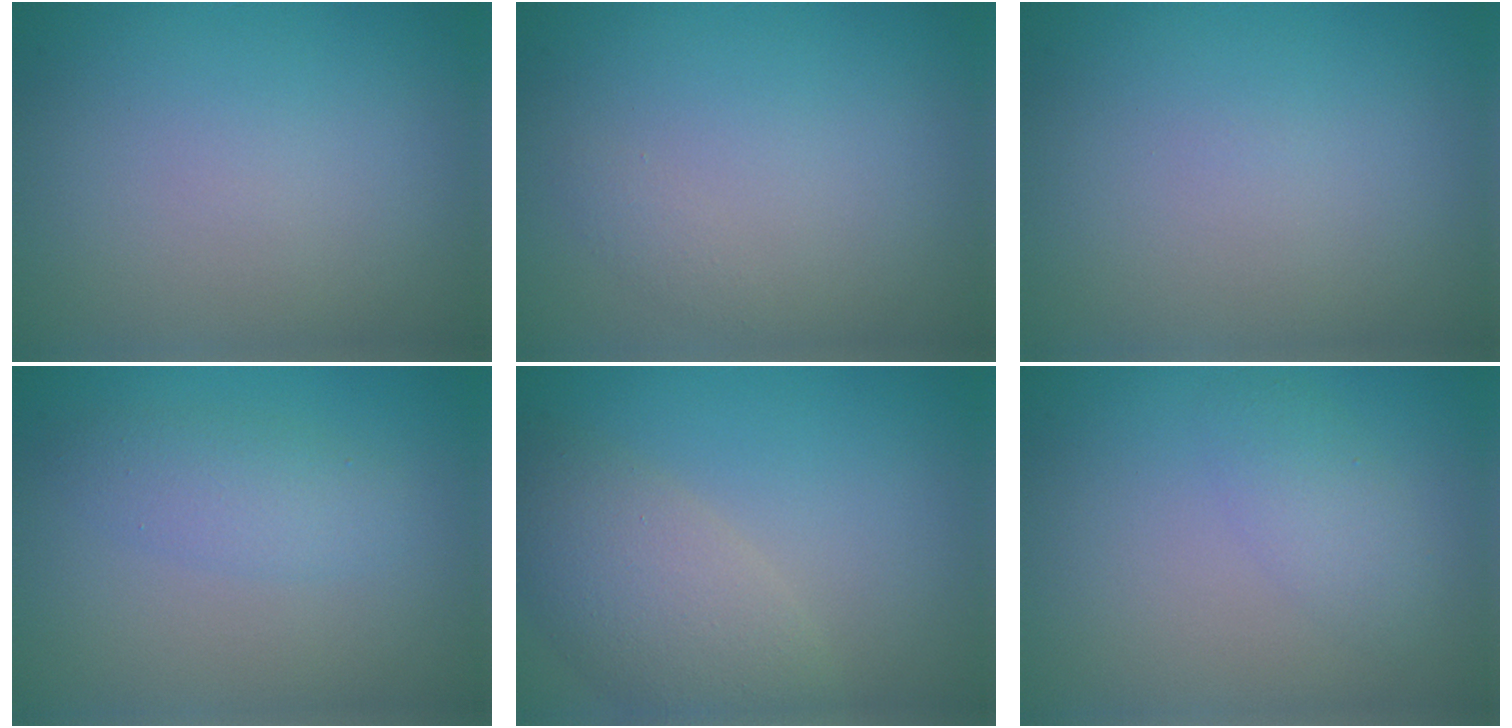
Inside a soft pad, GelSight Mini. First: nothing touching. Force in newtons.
{"total": 0.6, "press": 0.6, "slide": 0.1}
{"total": 0.0}
{"total": 2.3, "press": 2.3, "slide": 0.1}
{"total": 5.3, "press": 5.3, "slide": 0.5}
{"total": 2.1, "press": 2.1, "slide": 0.1}